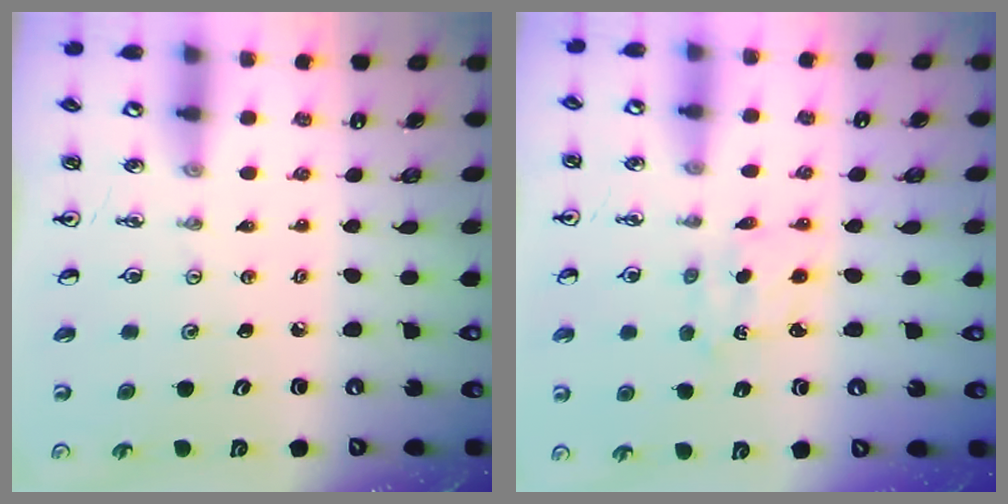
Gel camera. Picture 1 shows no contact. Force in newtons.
{"total": 2.4, "press": 2.4, "slide": 0.3}